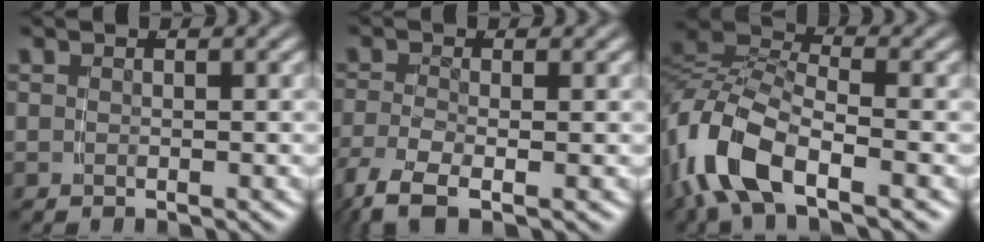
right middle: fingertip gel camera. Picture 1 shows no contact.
{"total": 3.9, "force": [-2.2, 1.6, 2.9], "torque": [-0.076, -0.026, -0.021]}
{"total": 7.9, "force": [-1.7, 4.8, 6.0], "torque": [-0.148, -0.018, -0.028]}